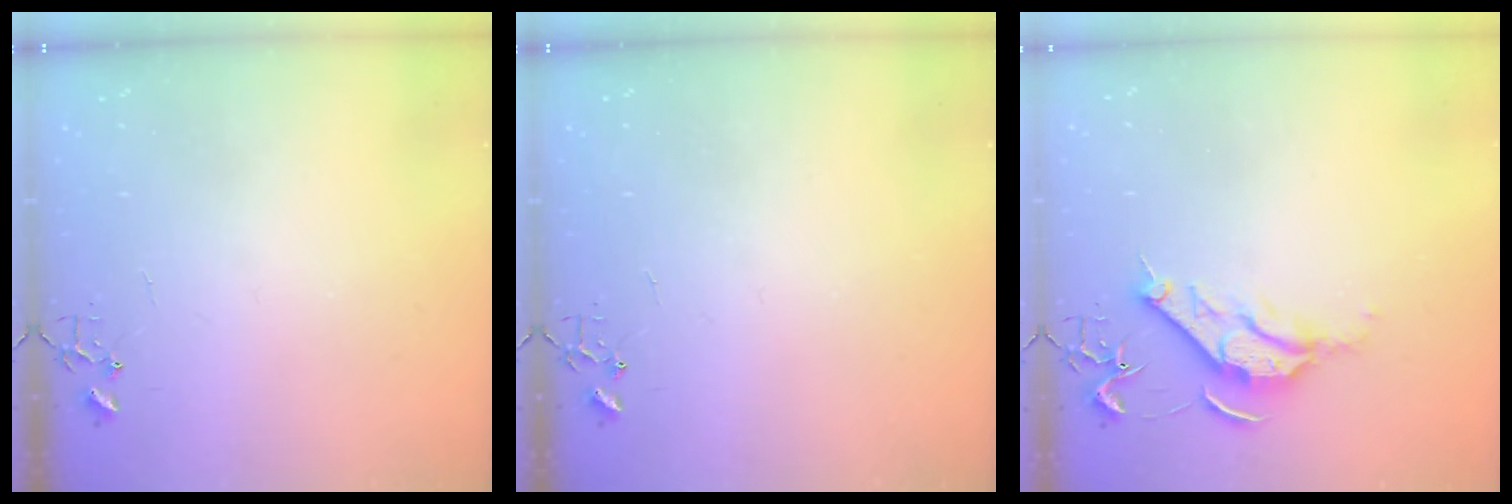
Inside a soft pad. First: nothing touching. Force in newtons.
{"total": 0.0}
{"total": 10.1, "press": 10.0, "slide": 1.1}